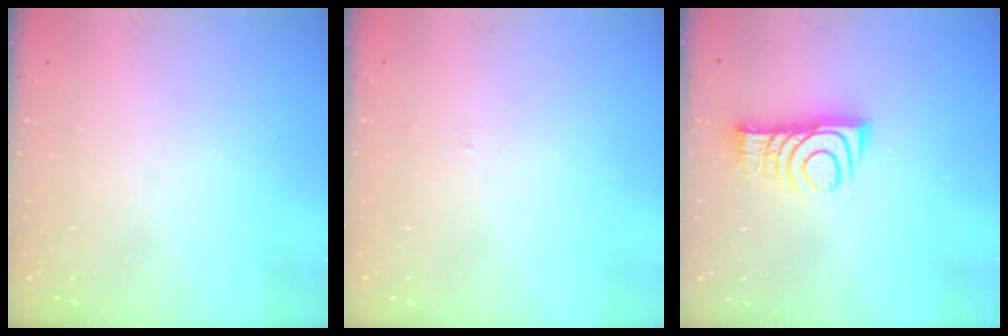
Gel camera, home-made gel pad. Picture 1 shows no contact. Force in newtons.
{"total": 3.5, "press": 3.5, "slide": 0.4}
{"total": 9.6, "press": 9.6, "slide": 0.1}